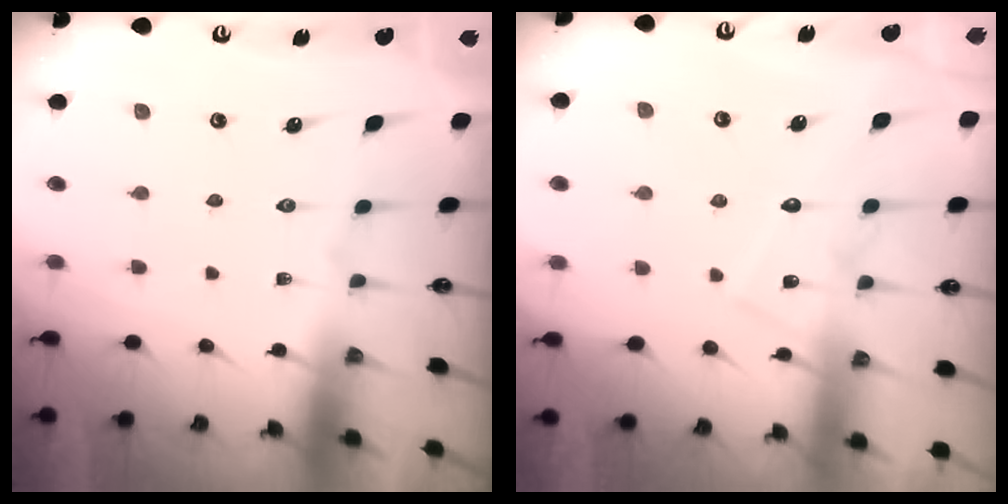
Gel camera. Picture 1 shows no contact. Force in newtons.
{"total": 11.0, "press": 11.0, "slide": 0.7}